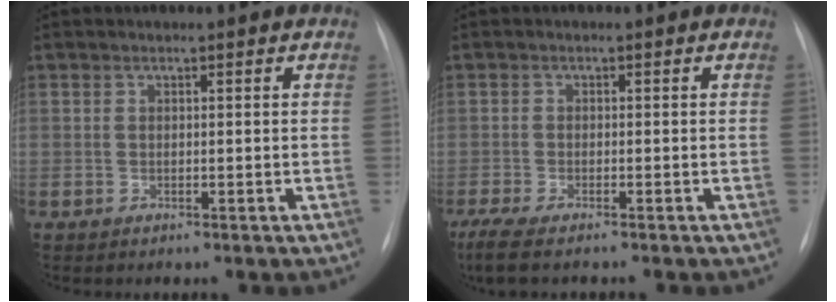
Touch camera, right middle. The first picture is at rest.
{"total": 6.3, "force": [-5.0, 0.8, 3.7], "torque": [-0.071, -0.016, -0.083]}